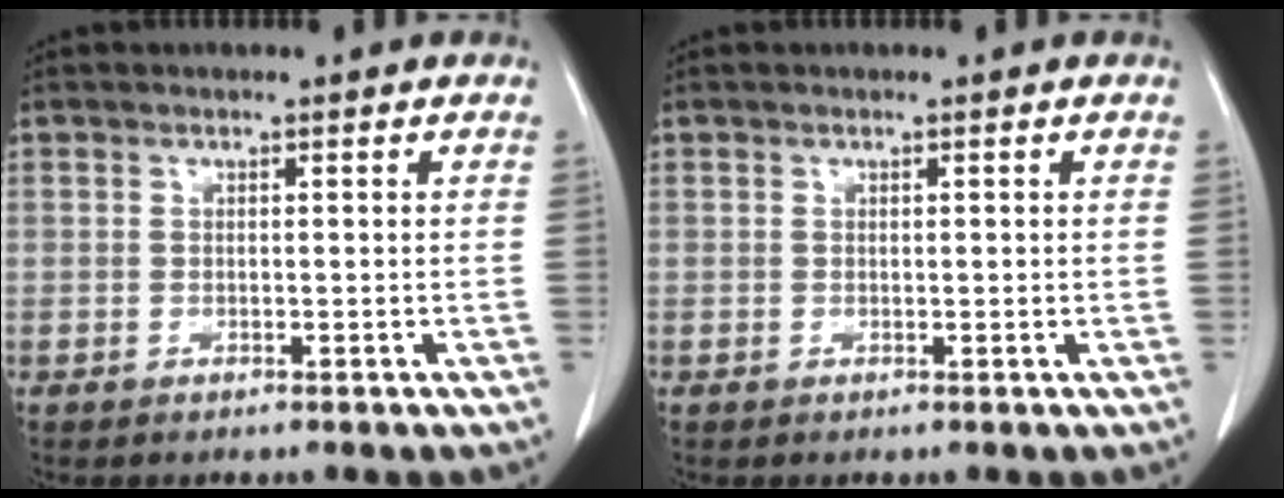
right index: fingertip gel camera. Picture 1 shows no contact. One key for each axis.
{"total": 0.0}